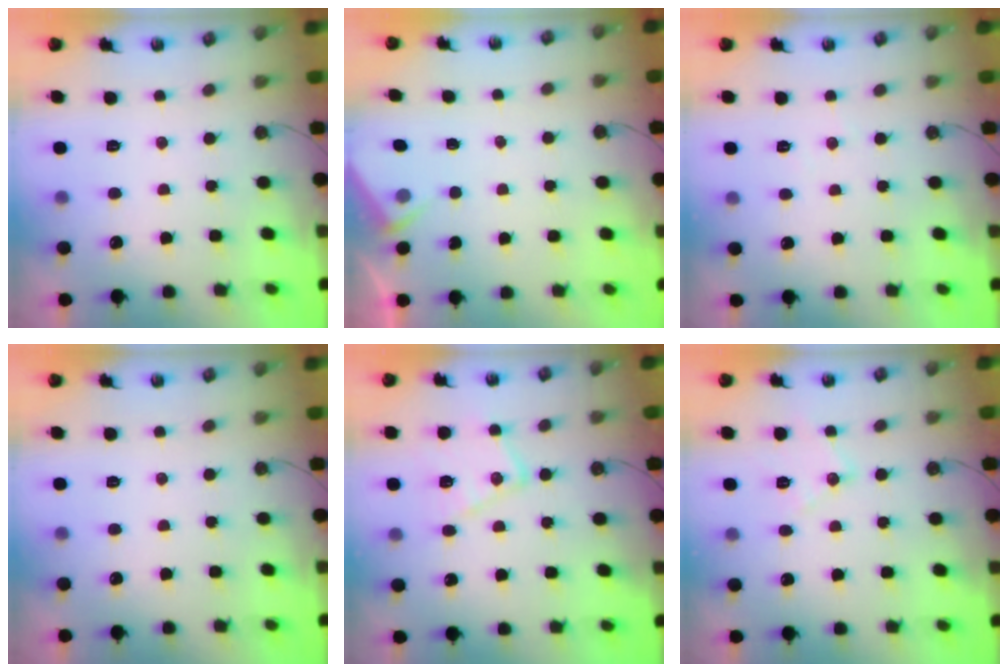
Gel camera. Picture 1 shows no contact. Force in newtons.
{"total": 3.1, "press": 3.1, "slide": 0.5}
{"total": 2.9, "press": 2.8, "slide": 0.7}
{"total": 0.0}
{"total": 13.5, "press": 13.5, "slide": 1.1}
{"total": 9.6, "press": 9.6, "slide": 0.6}